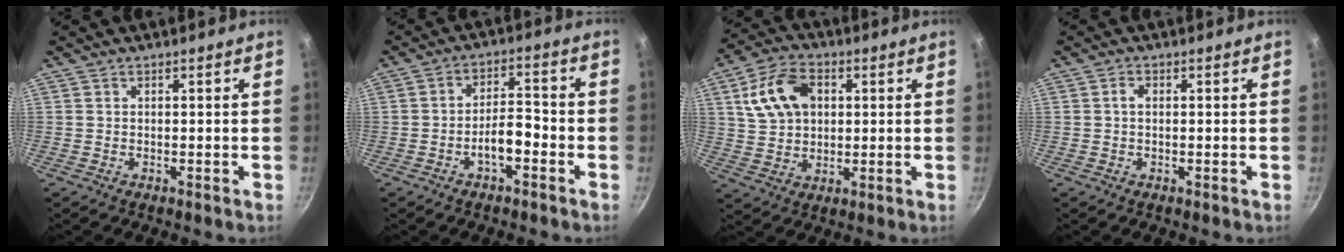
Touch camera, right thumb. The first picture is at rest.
{"total": 6.0, "force": [-2.8, 2.5, 4.7], "torque": [-0.065, 0.037, -0.046]}
{"total": 12.6, "force": [3.4, 8.9, 8.2], "torque": [-0.134, 0.009, 0.057]}
{"total": 1.4, "force": [0.1, 0.9, 1.1], "torque": [-0.020, 0.006, -0.001]}